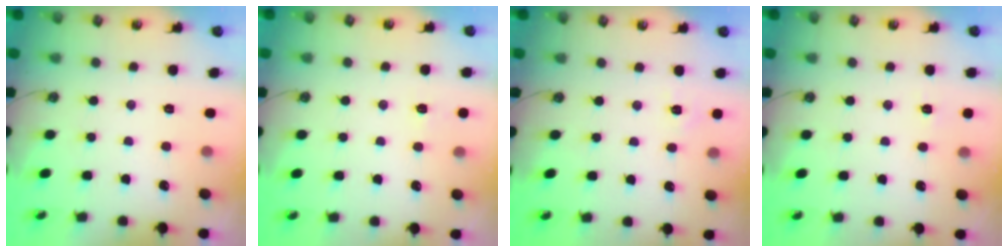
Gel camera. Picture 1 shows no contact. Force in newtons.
{"total": 2.3, "press": 2.3, "slide": 0.3}
{"total": 2.8, "press": 2.8, "slide": 0.4}
{"total": 4.0, "press": 4.0, "slide": 0.5}